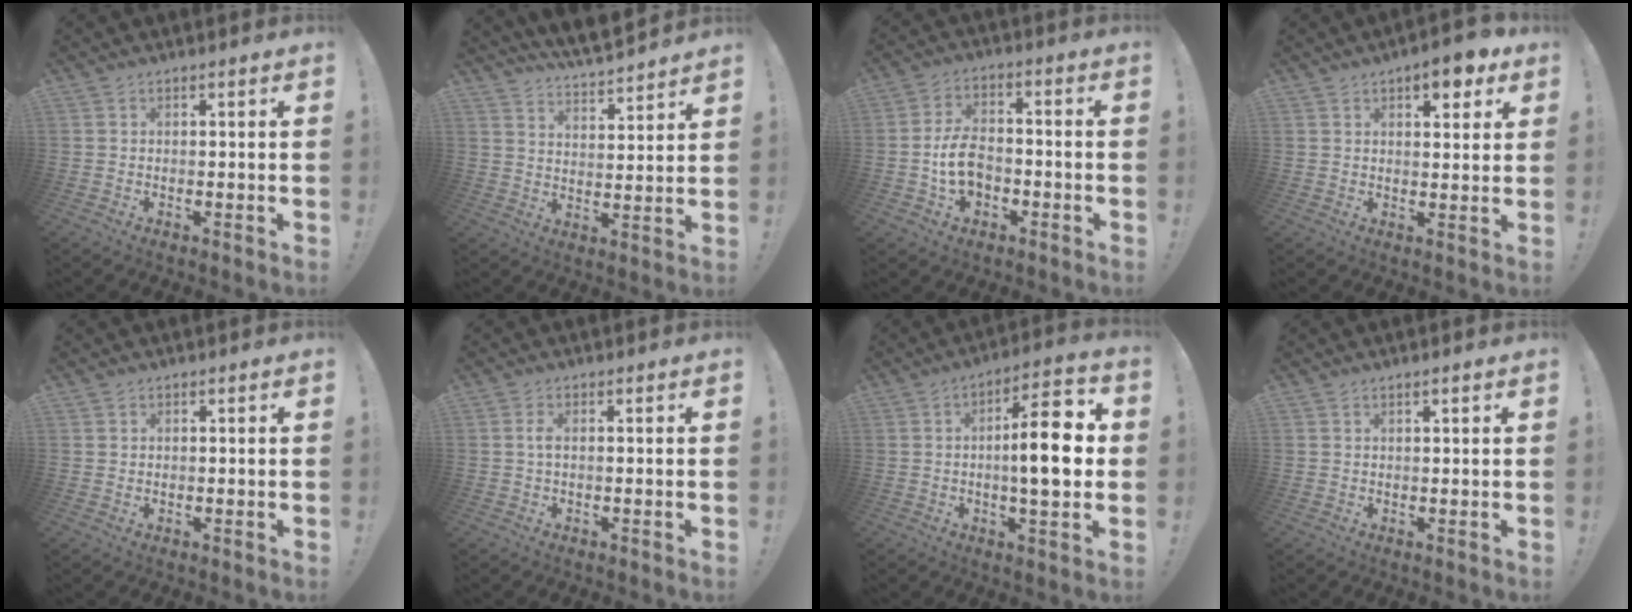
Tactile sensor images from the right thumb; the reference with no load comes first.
{"total": 7.1, "force": [6.8, 1.4, 1.8], "torque": [-0.042, -0.064, 0.122]}
{"total": 10.5, "force": [-2.9, 7.4, 7.0], "torque": [-0.117, 0.016, -0.053]}
{"total": 7.6, "force": [4.4, 3.0, 5.4], "torque": [-0.055, -0.023, 0.070]}
{"total": 0.6, "force": [0.4, 0.5, -0.1], "torque": [0.009, -0.002, 0.005]}
{"total": 1.9, "force": [0.0, 0.4, 1.8], "torque": [-0.035, 0.004, -0.002]}
{"total": 14.9, "force": [-0.1, 4.2, 14.3], "torque": [-0.213, 0.003, -0.014]}
{"total": 1.2, "force": [0.7, -0.1, 0.9], "torque": [-0.011, -0.003, 0.010]}